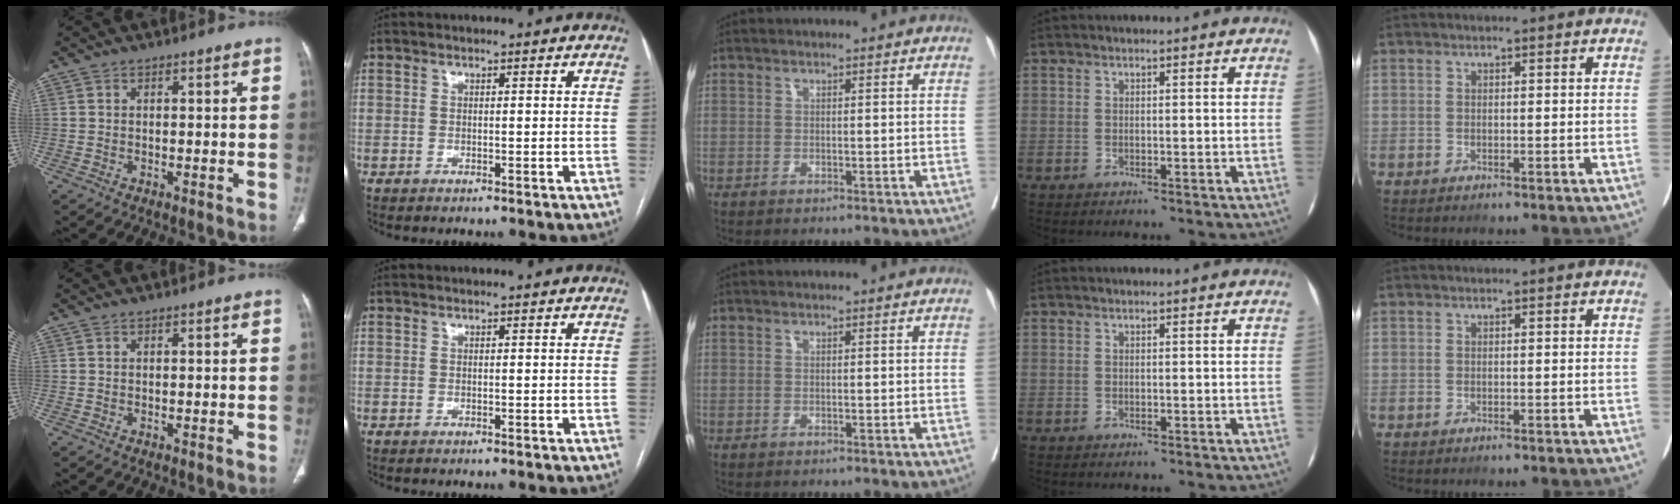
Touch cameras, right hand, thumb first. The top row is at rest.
{}